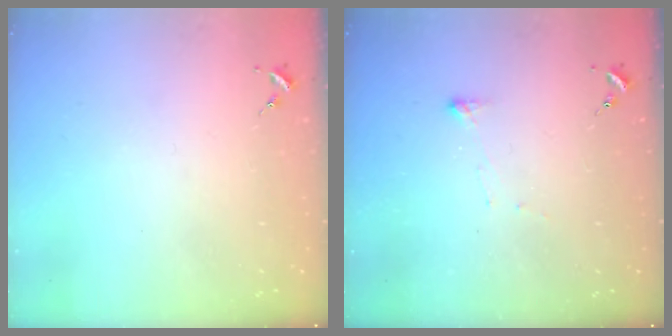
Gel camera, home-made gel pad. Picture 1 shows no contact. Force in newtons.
{"total": 3.7, "press": 3.7, "slide": 0.5}